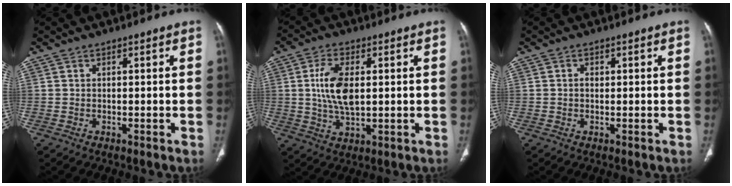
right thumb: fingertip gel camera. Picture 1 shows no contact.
{"total": 9.2, "force": [1.2, 4.7, 7.8], "torque": [-0.155, -0.005, 0.026]}
{"total": 0.8, "force": [0.1, 0.6, 0.5], "torque": [-0.010, 0.003, 0.003]}